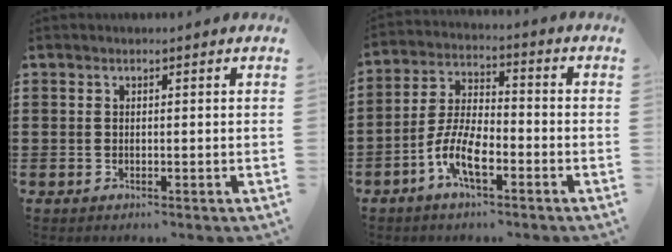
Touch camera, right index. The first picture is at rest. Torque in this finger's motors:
{"motor_torque": [2.14, 0.00, 0.40, 0.12]}